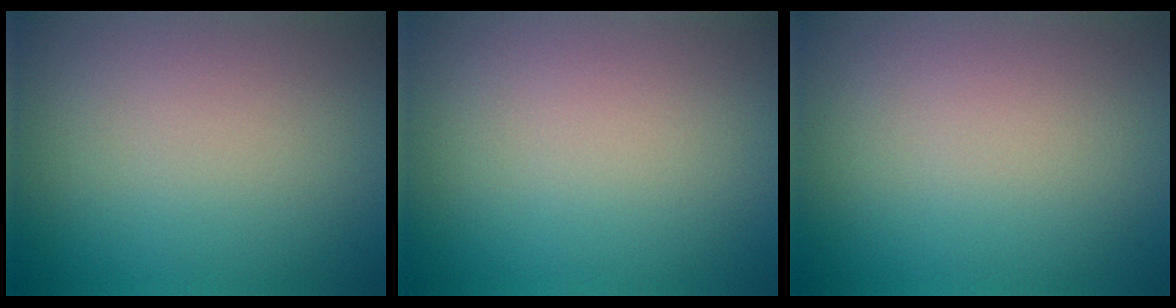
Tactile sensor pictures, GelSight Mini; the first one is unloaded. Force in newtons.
{"total": 0.0}
{"total": 0.0}